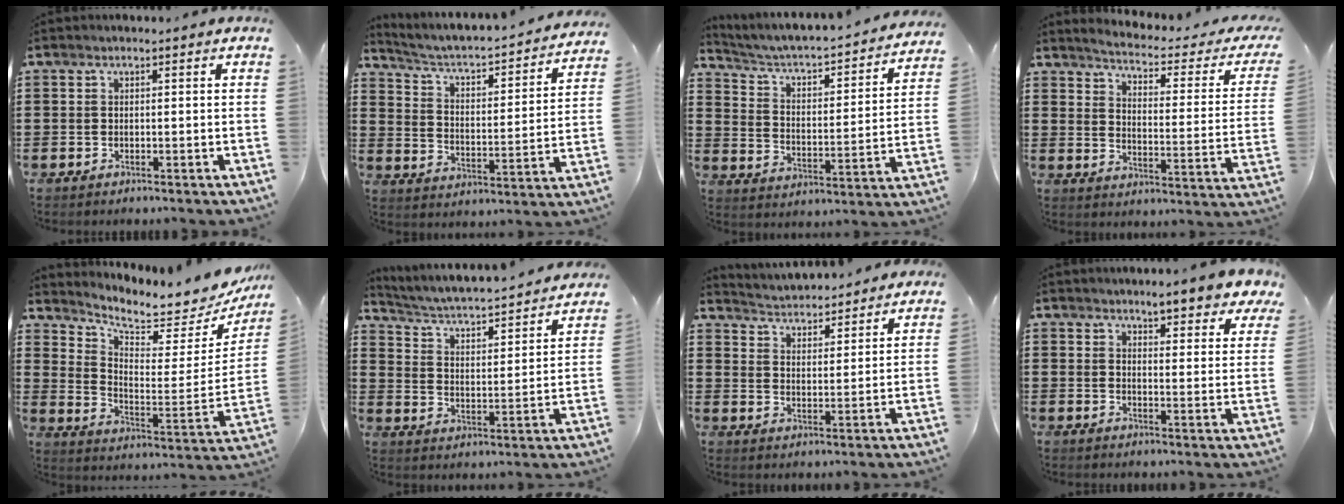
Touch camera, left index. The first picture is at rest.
{"total": 3.1, "force": [2.8, 0.5, 1.3], "torque": [-0.045, -0.032, 0.033]}
{"total": 3.0, "force": [2.7, 0.5, 1.2], "torque": [-0.042, -0.032, 0.031]}
{"total": 2.9, "force": [2.5, -0.4, 1.4], "torque": [-0.047, -0.029, 0.033]}
{"total": 4.5, "force": [4.1, 0.9, 1.6], "torque": [-0.050, -0.048, 0.063]}
{"total": 3.0, "force": [2.8, 0.2, 1.2], "torque": [-0.041, -0.034, 0.035]}
{"total": 3.6, "force": [3.6, -0.1, -0.5], "torque": [-0.014, -0.031, 0.057]}
{"total": 5.6, "force": [5.1, 0.4, 2.1], "torque": [-0.043, -0.022, 0.089]}